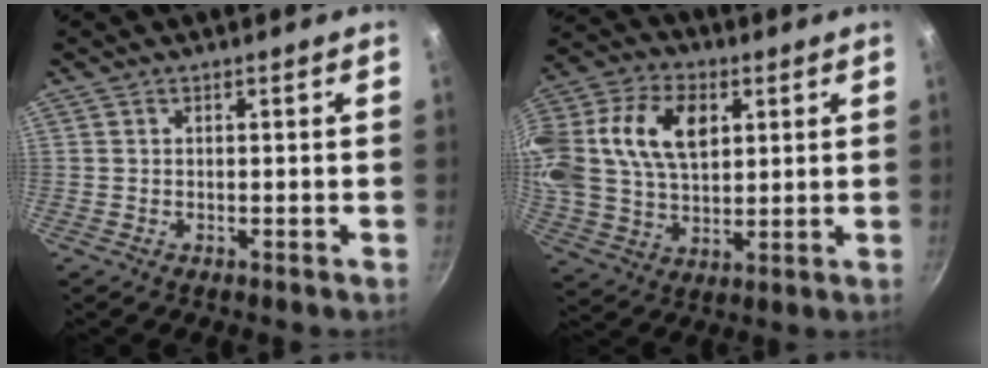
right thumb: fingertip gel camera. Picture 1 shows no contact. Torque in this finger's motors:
{"motor_torque": [1.76, 3.25, 1.28, -0.63, 0.24]}